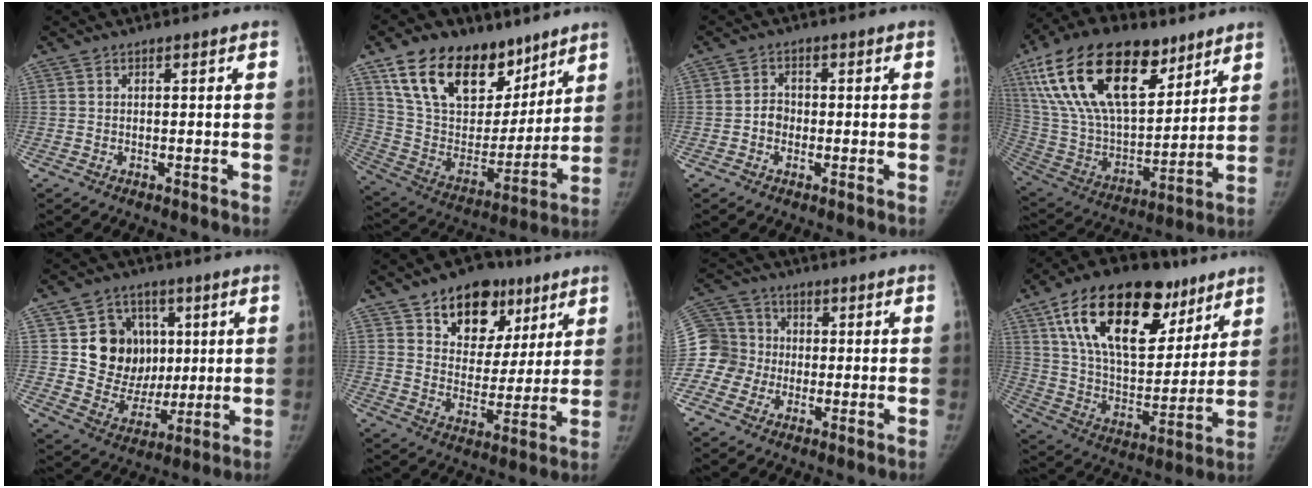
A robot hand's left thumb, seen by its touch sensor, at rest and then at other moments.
{"total": 24.2, "force": [15.0, 14.4, 12.3], "torque": [-0.173, -0.040, 0.270]}
{"total": 2.6, "force": [-0.7, 2.3, 1.0], "torque": [0.002, 0.011, -0.016]}
{"total": 29.8, "force": [15.5, 15.4, 20.3], "torque": [-0.372, -0.015, 0.280]}
{"total": 13.8, "force": [3.3, 12.2, 5.7], "torque": [-0.032, -0.005, 0.072]}
{"total": 15.9, "force": [9.0, 10.6, 7.7], "torque": [-0.056, -0.030, 0.144]}
{"total": 10.4, "force": [-1.7, 10.1, 2.0], "torque": [-0.023, 0.039, -0.032]}
{"total": 28.8, "force": [14.9, 15.3, 19.2], "torque": [-0.284, -0.013, 0.253]}